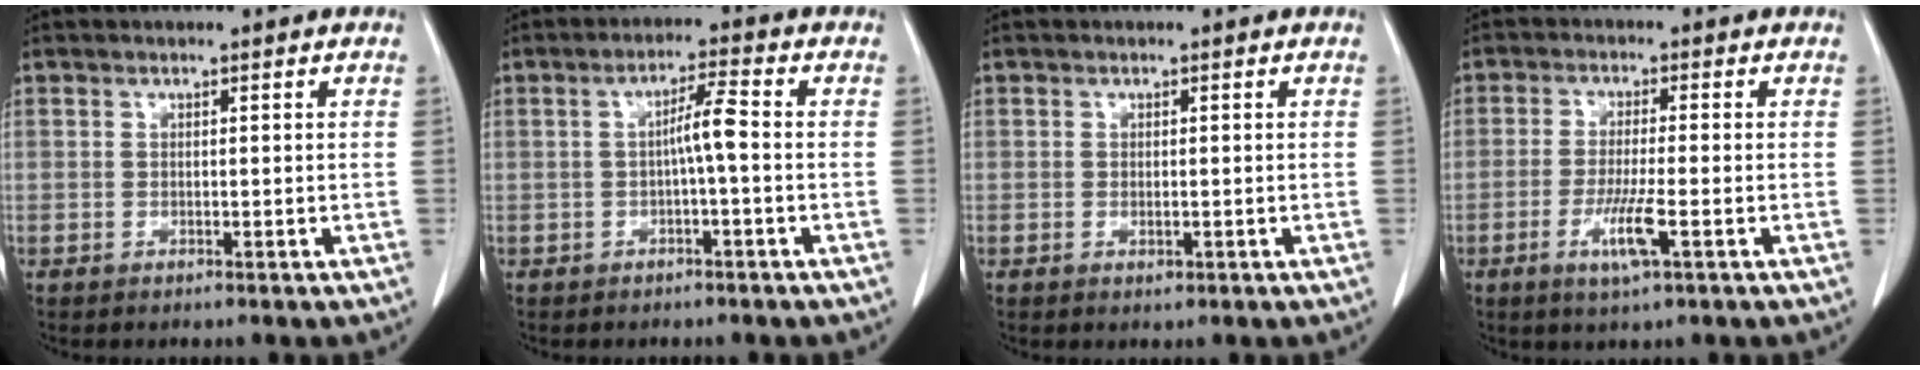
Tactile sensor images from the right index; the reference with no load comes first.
{"total": 4.2, "force": [-0.5, 0.2, 4.1], "torque": [-0.073, 0.011, -0.006]}
{"total": 1.5, "force": [-0.4, 0.7, 1.2], "torque": [-0.023, -0.002, 0.000]}
{"total": 6.2, "force": [-2.5, 0.3, 5.6], "torque": [-0.112, -0.012, -0.044]}